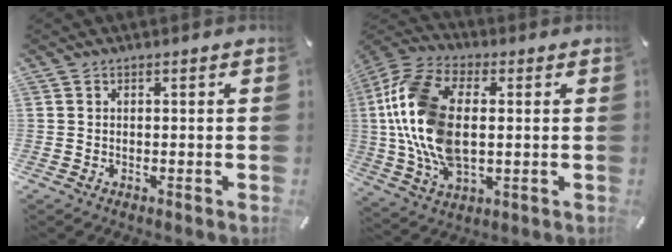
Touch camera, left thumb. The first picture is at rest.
{"total": 17.3, "force": [0.6, 10.3, 13.9], "torque": [-0.326, -0.008, 0.007]}